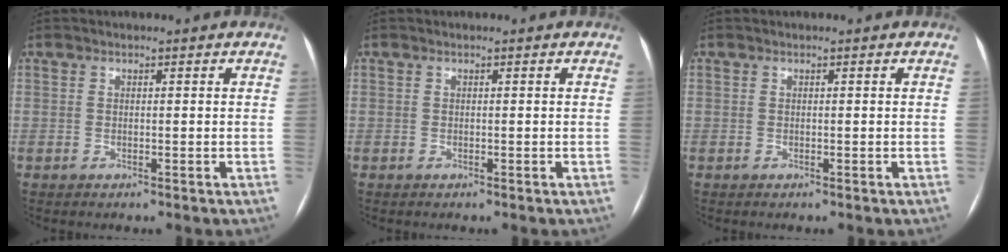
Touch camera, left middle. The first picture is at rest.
{"total": 0.0}
{"total": 0.0}